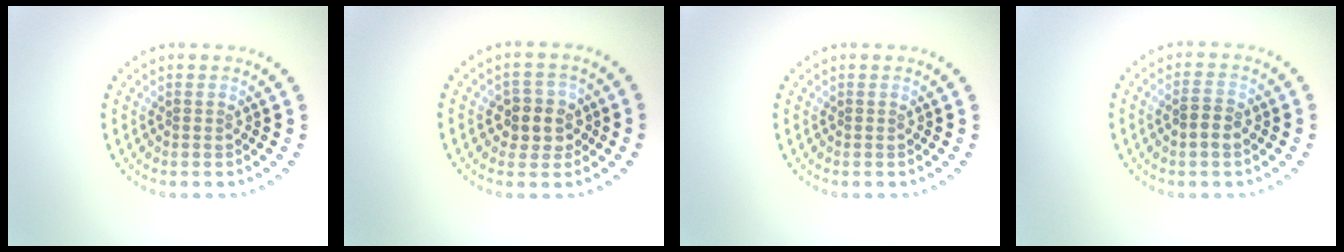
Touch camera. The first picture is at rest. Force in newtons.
{"total": 3.0, "press": 2.7, "slide": 1.2}
{"total": 0.0}
{"total": 2.0, "press": 2.0, "slide": 0.3}